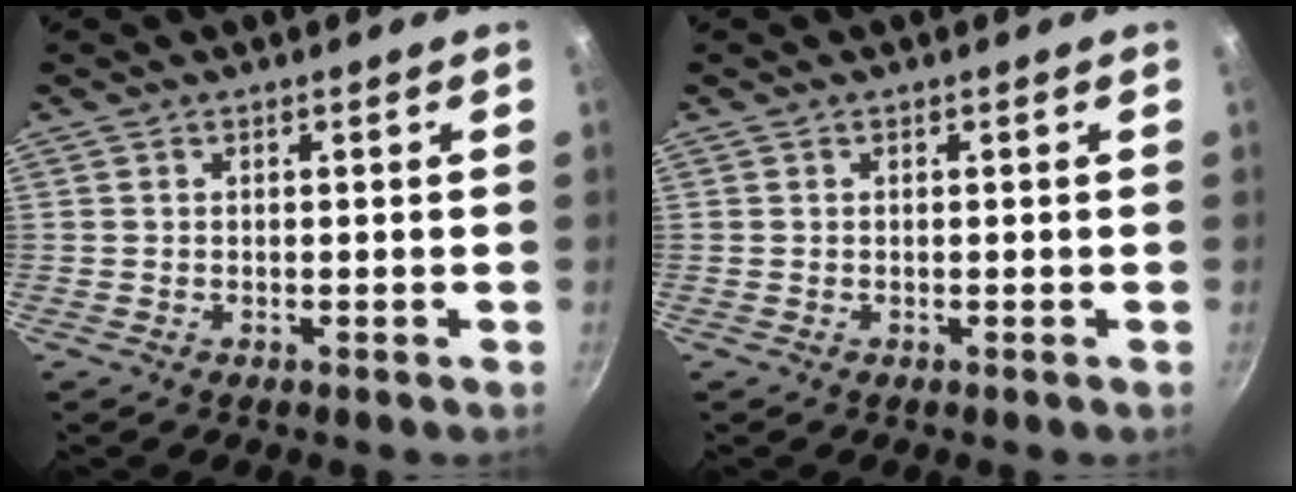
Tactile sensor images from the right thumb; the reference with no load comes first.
{"total": 0.0}